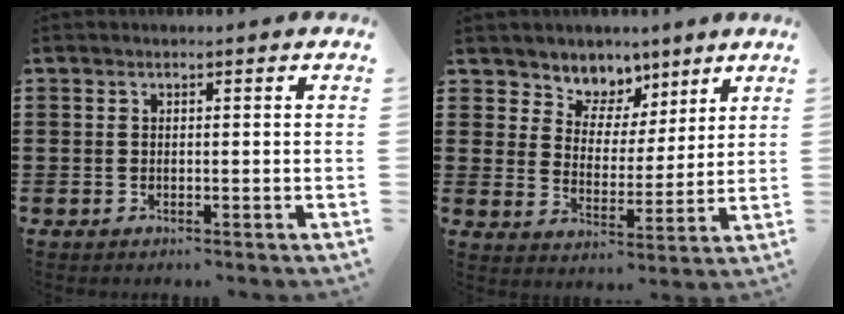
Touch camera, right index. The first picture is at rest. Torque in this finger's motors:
{"motor_torque": [0.65, 0.39, 0.12, 0.03]}